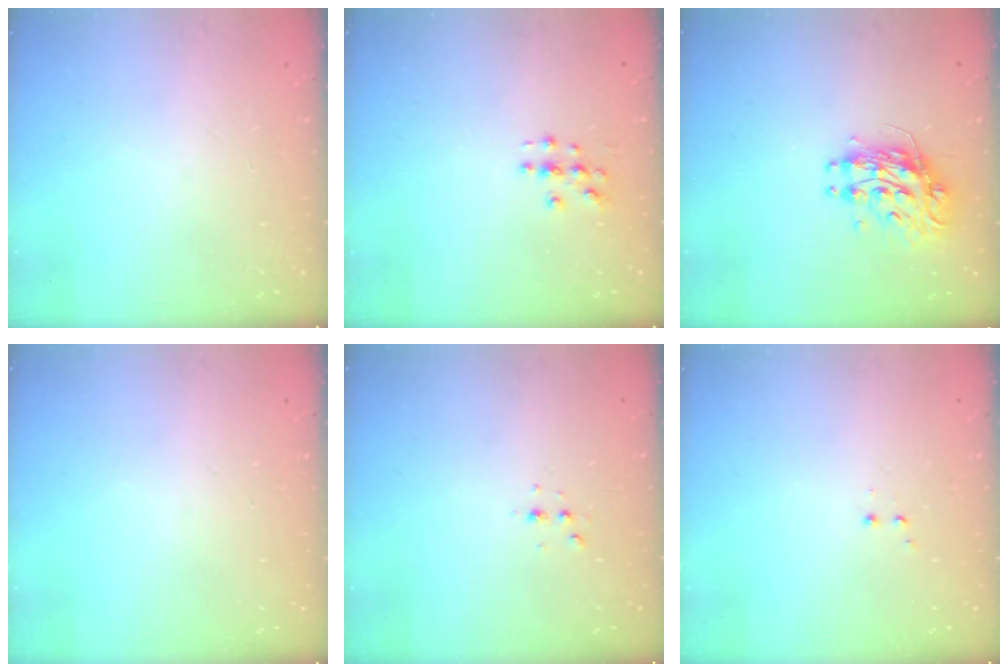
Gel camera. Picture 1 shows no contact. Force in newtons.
{"total": 3.2, "press": 3.2, "slide": 0.1}
{"total": 10.3, "press": 10.3, "slide": 1.0}
{"total": 0.0}
{"total": 2.8, "press": 2.8, "slide": 0.7}
{"total": 1.2, "press": 1.1, "slide": 0.5}